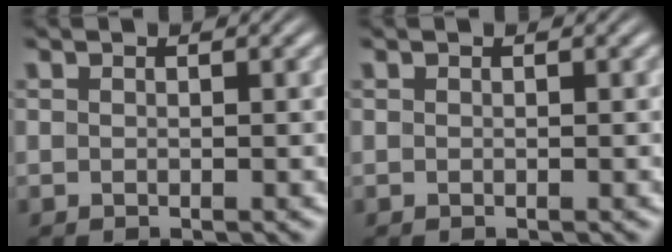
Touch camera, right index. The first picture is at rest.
{"total": 0.0}